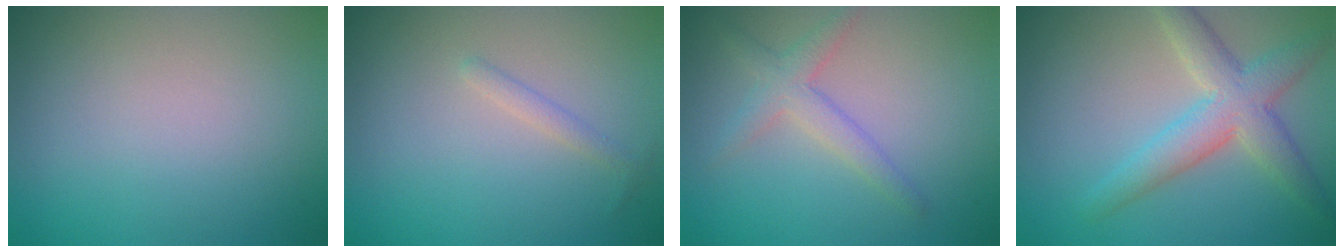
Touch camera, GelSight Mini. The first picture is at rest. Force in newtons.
{"total": 1.1, "press": 1.1, "slide": 0.1}
{"total": 2.6, "press": 2.6, "slide": 0.1}
{"total": 5.1, "press": 5.1, "slide": 0.3}